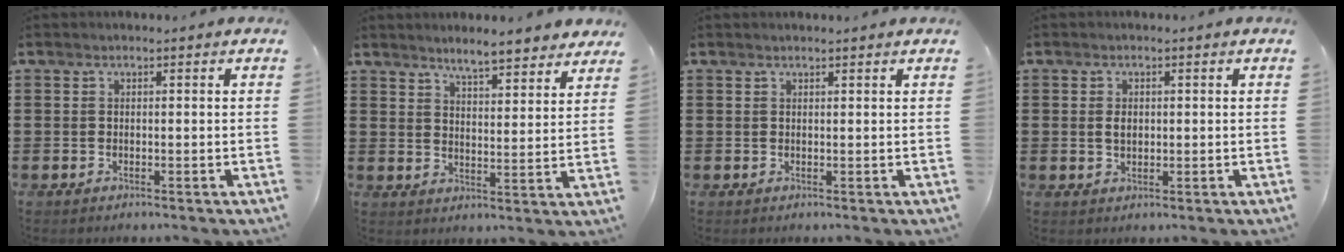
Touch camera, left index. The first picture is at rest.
{"total": 4.9, "force": [4.8, 0.0, 1.1], "torque": [-0.033, -0.025, 0.083]}
{"total": 0.9, "force": [0.8, 0.0, 0.3], "torque": [-0.007, 0.000, 0.016]}
{"total": 2.0, "force": [0.4, 1.2, 1.5], "torque": [-0.034, 0.007, 0.006]}